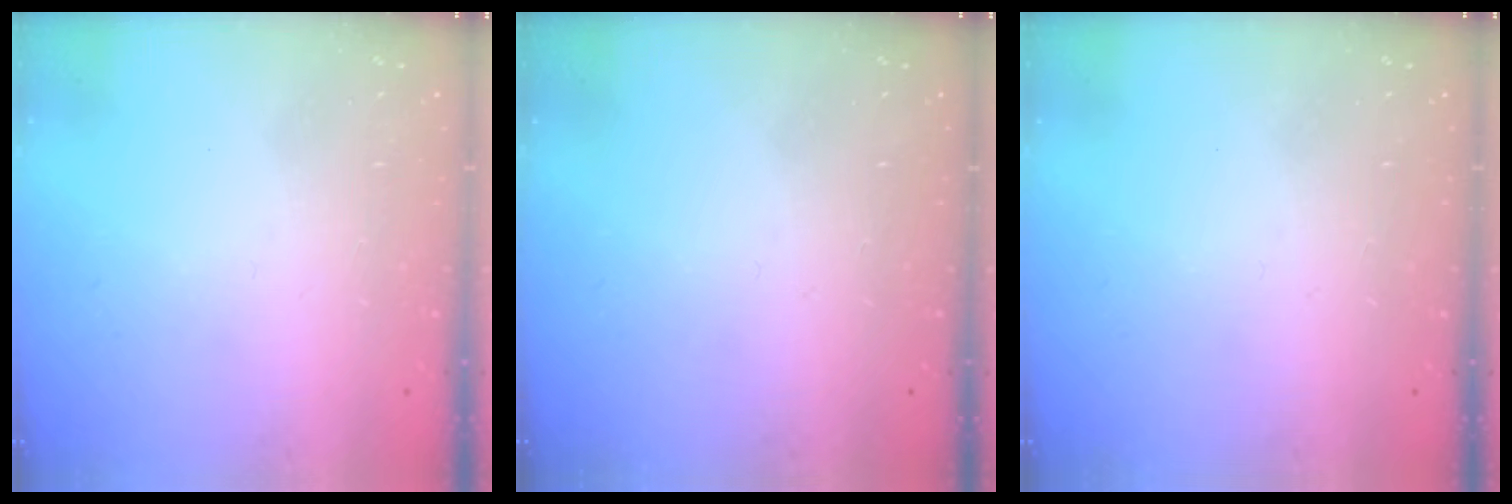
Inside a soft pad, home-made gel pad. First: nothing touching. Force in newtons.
{"total": 0.0}
{"total": 0.0}